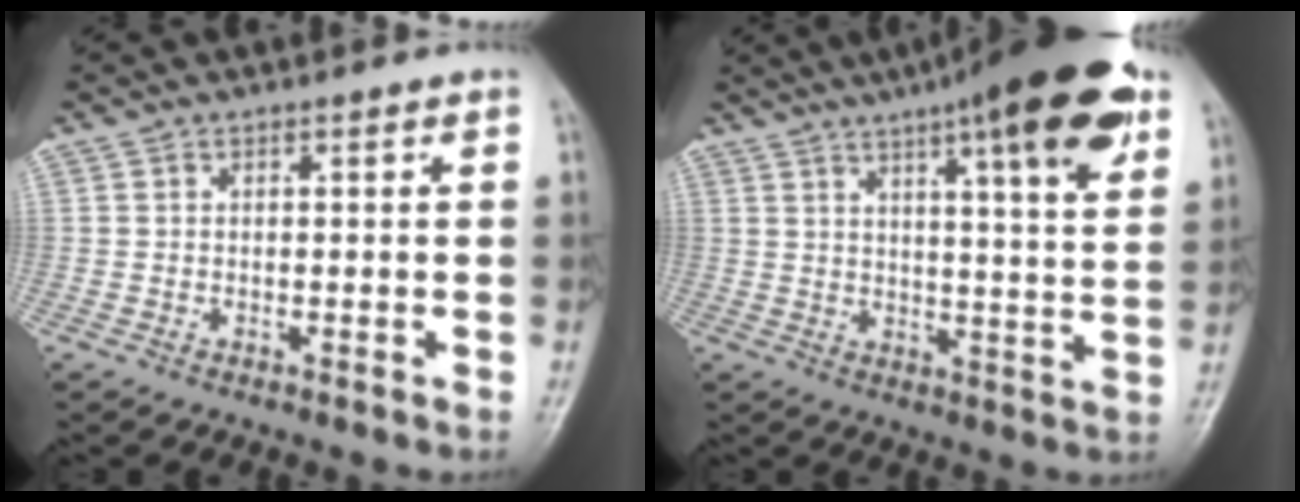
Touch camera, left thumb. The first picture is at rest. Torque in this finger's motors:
{"motor_torque": [1.09, 0.26, 1.54, -1.22, 0.32]}